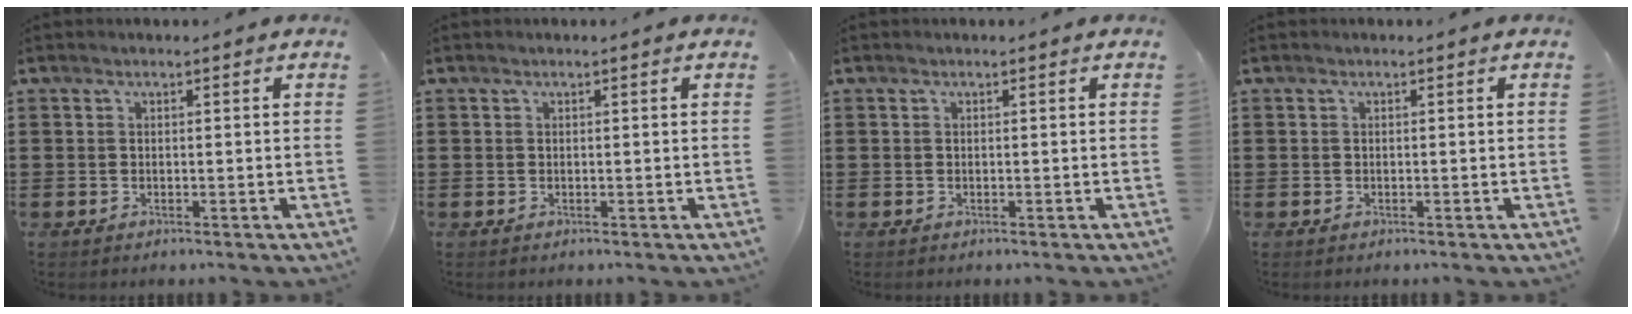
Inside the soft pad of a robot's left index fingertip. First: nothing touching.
{"total": 0.0}
{"total": 0.0}
{"total": 0.0}